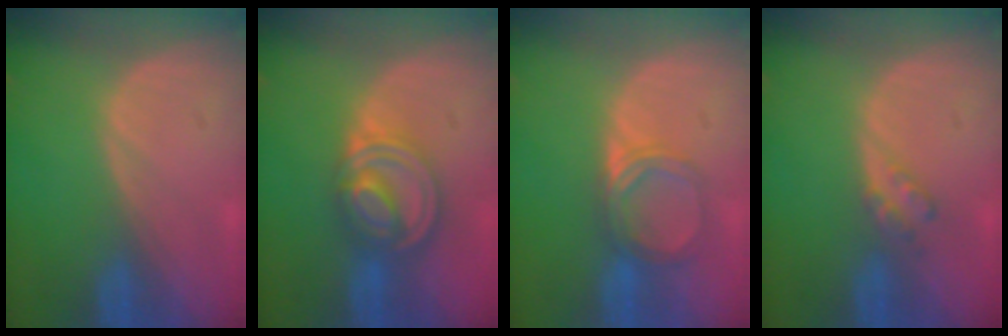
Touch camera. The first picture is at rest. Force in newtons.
{"total": 8.1, "press": 7.0, "slide": 4.2}
{"total": 4.9, "press": 4.6, "slide": 1.8}
{"total": 2.4, "press": 2.4, "slide": 0.2}